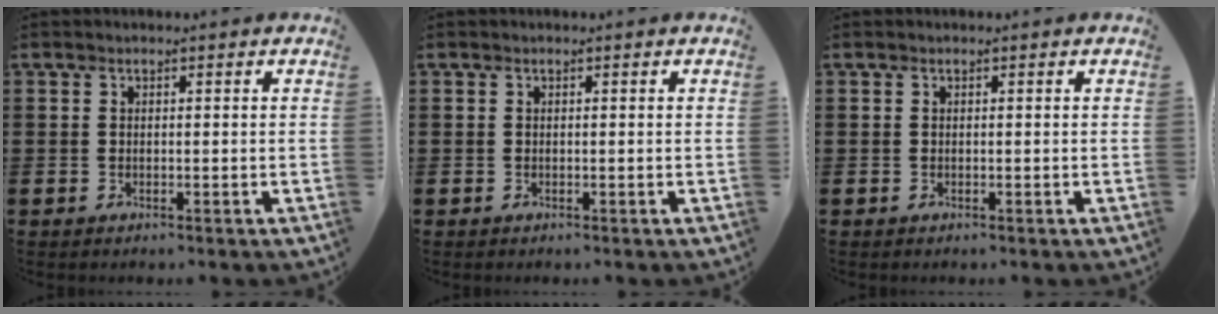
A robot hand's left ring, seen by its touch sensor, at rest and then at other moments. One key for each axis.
{"total": 0.0}
{"total": 0.0}